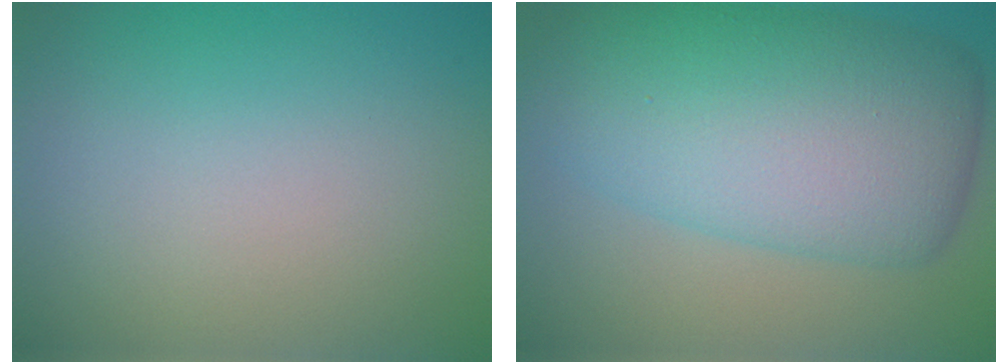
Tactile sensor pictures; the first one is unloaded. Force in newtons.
{"total": 11.6, "press": 11.6, "slide": 0.3}